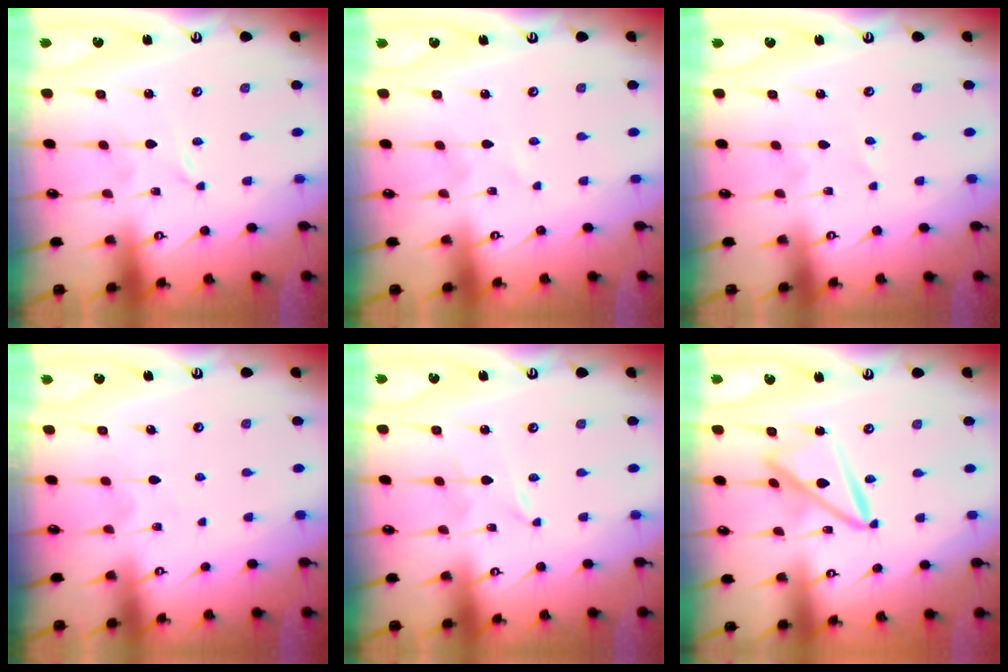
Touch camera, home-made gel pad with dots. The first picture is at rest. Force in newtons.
{"total": 1.0, "press": 1.0, "slide": 0.2}
{"total": 1.7, "press": 1.6, "slide": 0.3}
{"total": 5.1, "press": 5.1, "slide": 0.5}
{"total": 2.0, "press": 2.0, "slide": 0.3}
{"total": 12.3, "press": 12.3, "slide": 1.2}